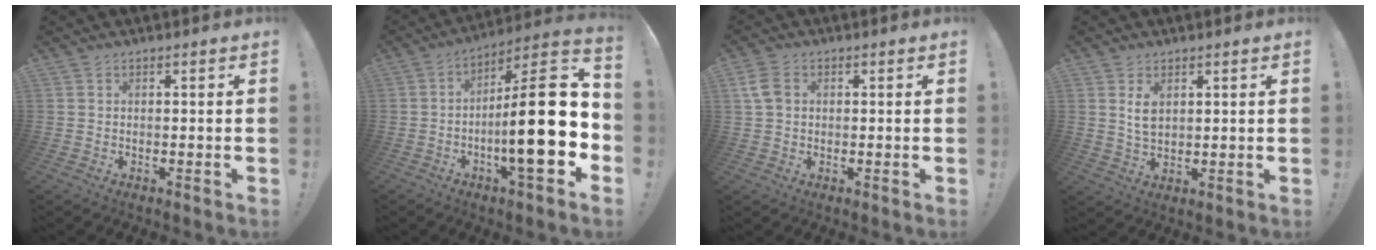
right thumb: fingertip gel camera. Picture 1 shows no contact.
{"total": 23.1, "force": [-3.3, 5.1, 22.3], "torque": [-0.363, 0.009, -0.059]}
{"total": 5.6, "force": [1.1, 4.1, 3.7], "torque": [-0.077, 0.006, 0.021]}
{"total": 4.9, "force": [2.0, 3.1, 3.3], "torque": [-0.046, -0.004, 0.036]}